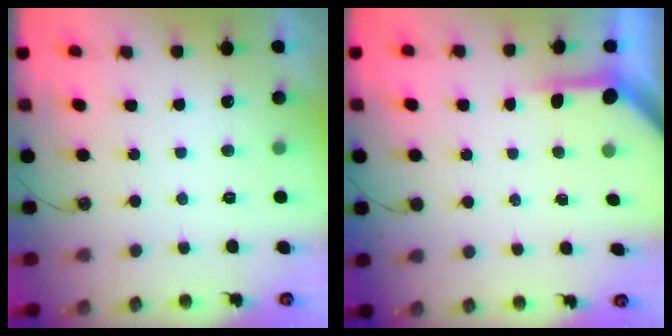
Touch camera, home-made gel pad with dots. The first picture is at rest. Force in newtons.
{"total": 3.9, "press": 3.8, "slide": 0.3}